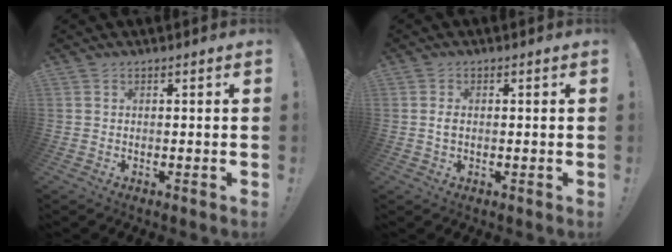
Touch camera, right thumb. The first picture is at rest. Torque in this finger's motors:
{"motor_torque": [-0.12, 0.07, 0.06, 0.21, -0.08]}